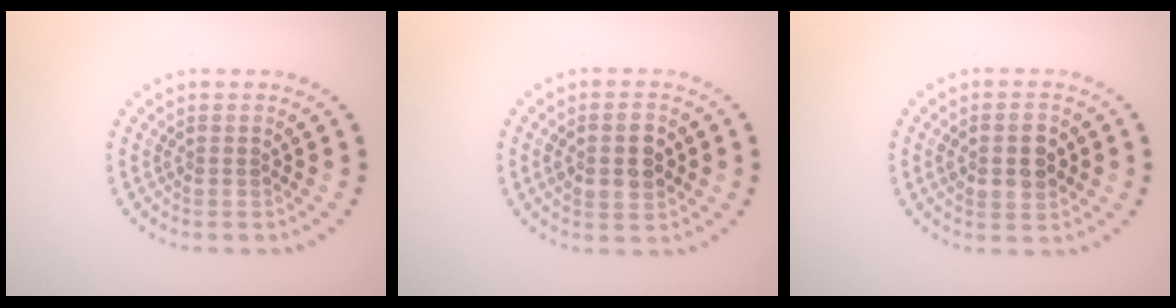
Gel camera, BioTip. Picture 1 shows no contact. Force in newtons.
{"total": 3.8, "press": 3.8, "slide": 0.3}
{"total": 3.9, "press": 3.9, "slide": 0.3}